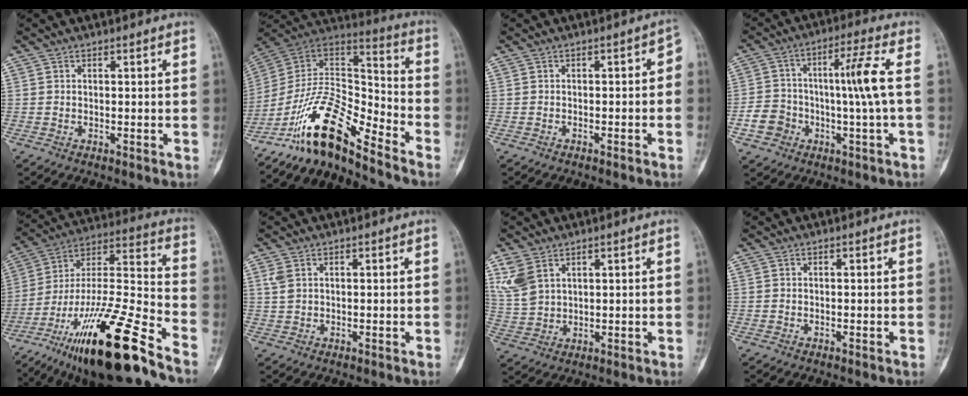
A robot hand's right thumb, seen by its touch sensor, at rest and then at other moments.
{"total": 16.4, "force": [-12.6, 4.6, 9.5], "torque": [-0.161, 0.106, -0.233]}
{"total": 3.1, "force": [-1.4, 1.5, 2.3], "torque": [-0.020, 0.038, -0.021]}
{"total": 10.3, "force": [-1.5, 3.4, 9.6], "torque": [-0.187, 0.044, -0.019]}
{"total": 27.1, "force": [-17.6, 5.1, 20.0], "torque": [-0.348, 0.060, -0.303]}
{"total": 2.8, "force": [1.3, 1.7, 1.8], "torque": [-0.041, 0.003, 0.035]}
{"total": 6.6, "force": [3.6, 4.1, 3.7], "torque": [-0.079, -0.007, 0.089]}
{"total": 0.0}